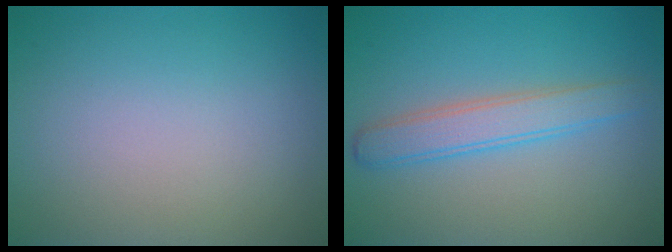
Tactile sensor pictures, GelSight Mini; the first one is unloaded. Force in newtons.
{"total": 3.2, "press": 3.2, "slide": 0.1}